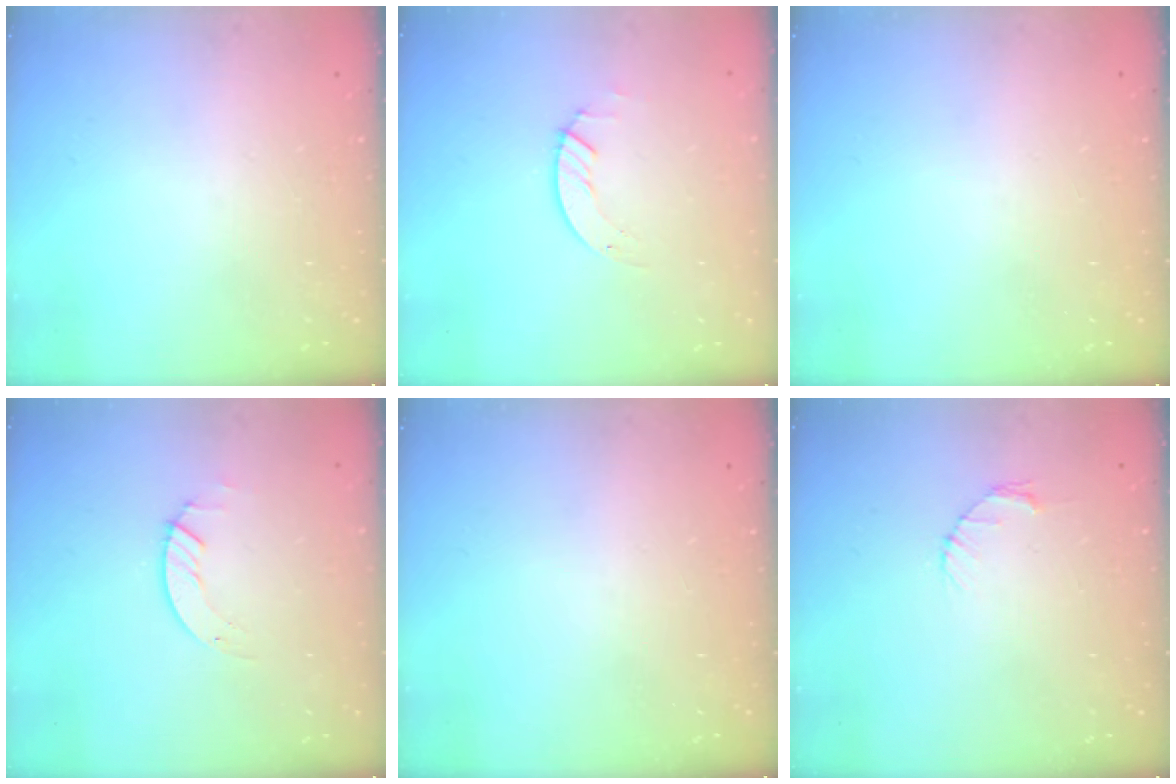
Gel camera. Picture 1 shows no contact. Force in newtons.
{"total": 1.3, "press": 1.3, "slide": 0.2}
{"total": 0.0}
{"total": 1.3, "press": 1.3, "slide": 0.2}
{"total": 0.0}
{"total": 2.7, "press": 2.7, "slide": 0.4}